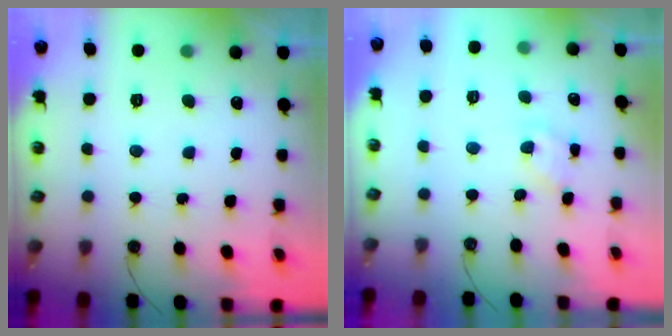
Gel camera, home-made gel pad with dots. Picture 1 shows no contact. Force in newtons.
{"total": 2.7, "press": 2.6, "slide": 0.4}